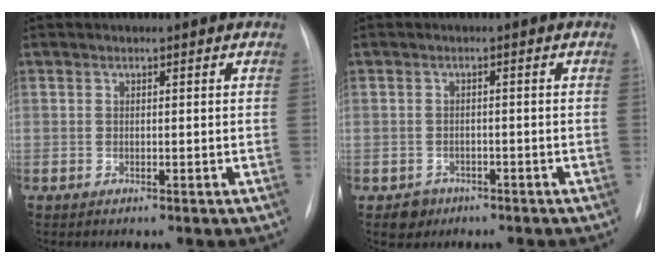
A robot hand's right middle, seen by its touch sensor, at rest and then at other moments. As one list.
[{"total": 2.4, "force": [-1.4, 2.0, 0.2], "torque": [-0.001, 0.006, -0.016]}]